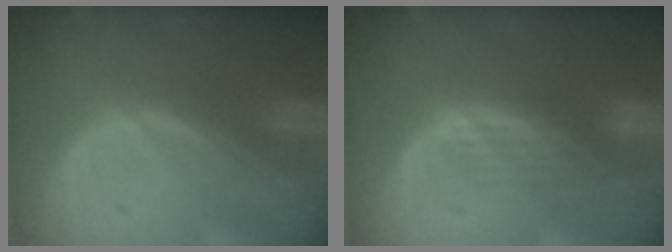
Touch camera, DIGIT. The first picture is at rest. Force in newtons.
{"total": 3.7, "press": 3.1, "slide": 2.0}